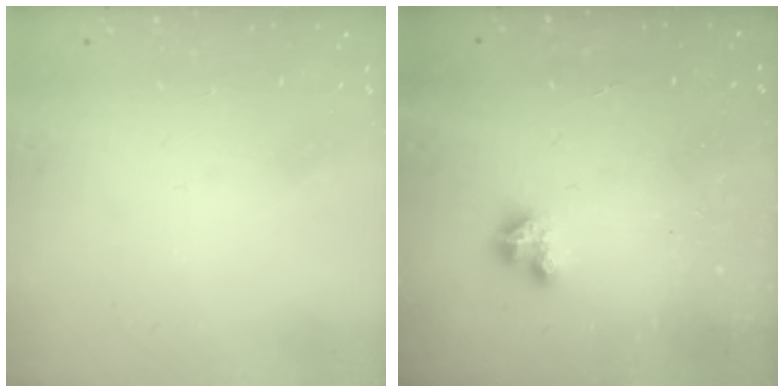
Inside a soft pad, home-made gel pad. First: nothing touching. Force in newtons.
{"total": 3.1, "press": 3.1, "slide": 0.3}